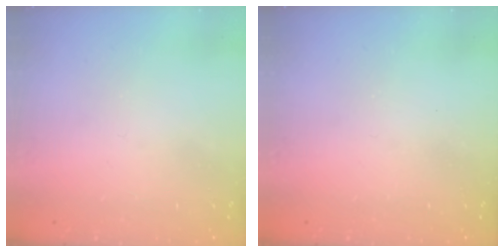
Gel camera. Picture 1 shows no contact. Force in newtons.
{"total": 0.0}